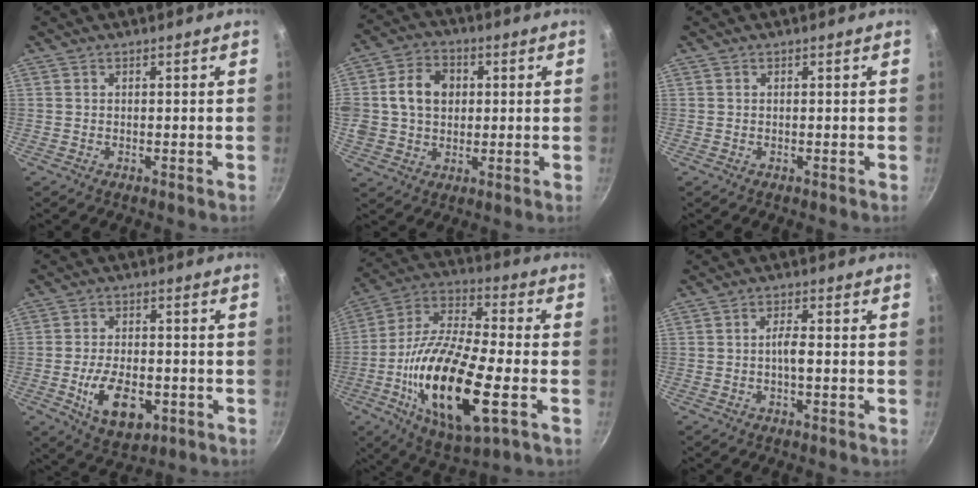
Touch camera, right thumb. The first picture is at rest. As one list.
[{"total": 11.8, "force": [1.9, 9.3, 7.0], "torque": [-0.114, 0.011, 0.024]}, {"total": 0.0}, {"total": 11.2, "force": [-3.4, 6.4, 8.6], "torque": [-0.135, 0.007, -0.046]}, {"total": 23.5, "force": [-5.8, 8.3, 21.2], "torque": [-0.407, 0.015, -0.114]}, {"total": 2.7, "force": [-0.5, 0.7, 2.5], "torque": [-0.052, 0.010, -0.010]}]